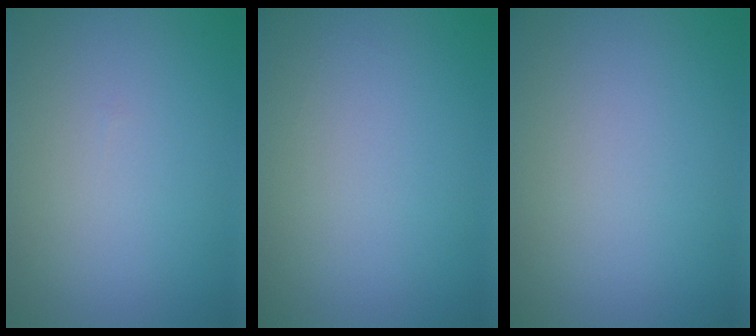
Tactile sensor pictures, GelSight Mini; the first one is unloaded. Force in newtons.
{"total": 0.0}
{"total": 0.0}